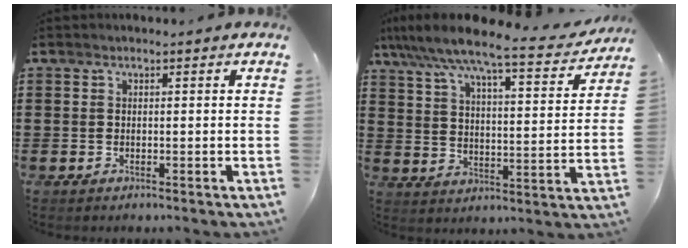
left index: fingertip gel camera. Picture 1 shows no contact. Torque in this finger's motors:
{"motor_torque": [2.14, 0.00, 1.05, 0.21]}